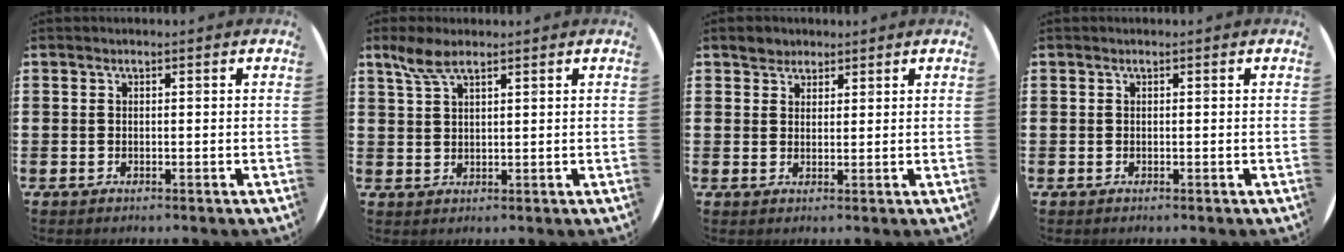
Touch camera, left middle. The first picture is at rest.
{"total": 4.0, "force": [2.8, 1.2, 2.6], "torque": [-0.058, 0.005, 0.052]}
{"total": 2.2, "force": [2.0, 1.1, -0.1], "torque": [0.005, 0.002, 0.038]}
{"total": 0.0}